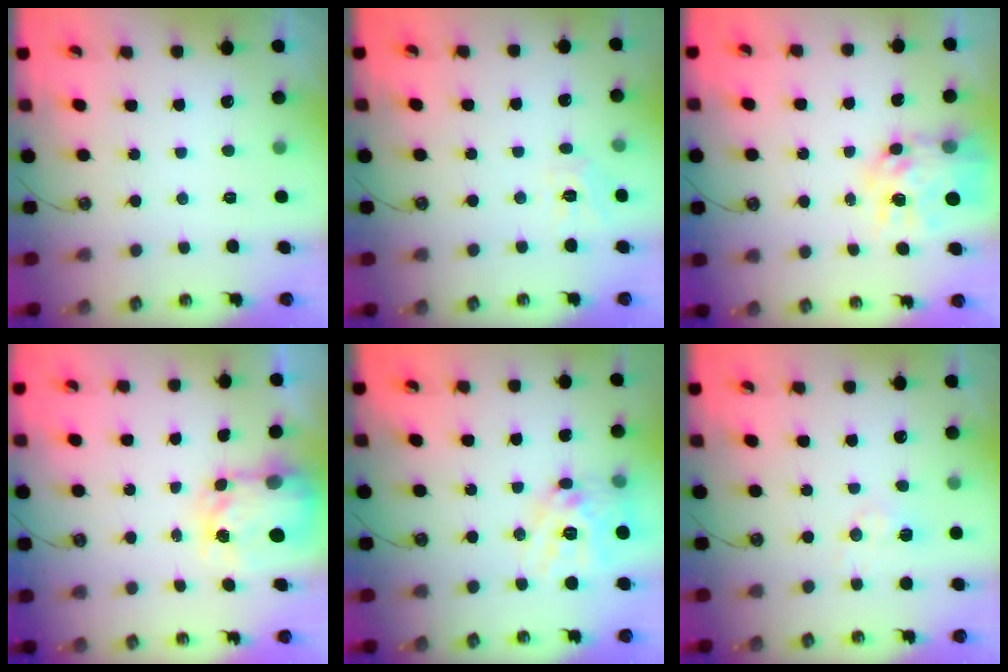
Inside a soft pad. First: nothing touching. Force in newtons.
{"total": 7.0, "press": 7.0, "slide": 0.4}
{"total": 13.1, "press": 13.0, "slide": 1.2}
{"total": 5.8, "press": 5.8, "slide": 0.6}
{"total": 15.4, "press": 15.3, "slide": 1.4}
{"total": 6.3, "press": 6.3, "slide": 0.6}